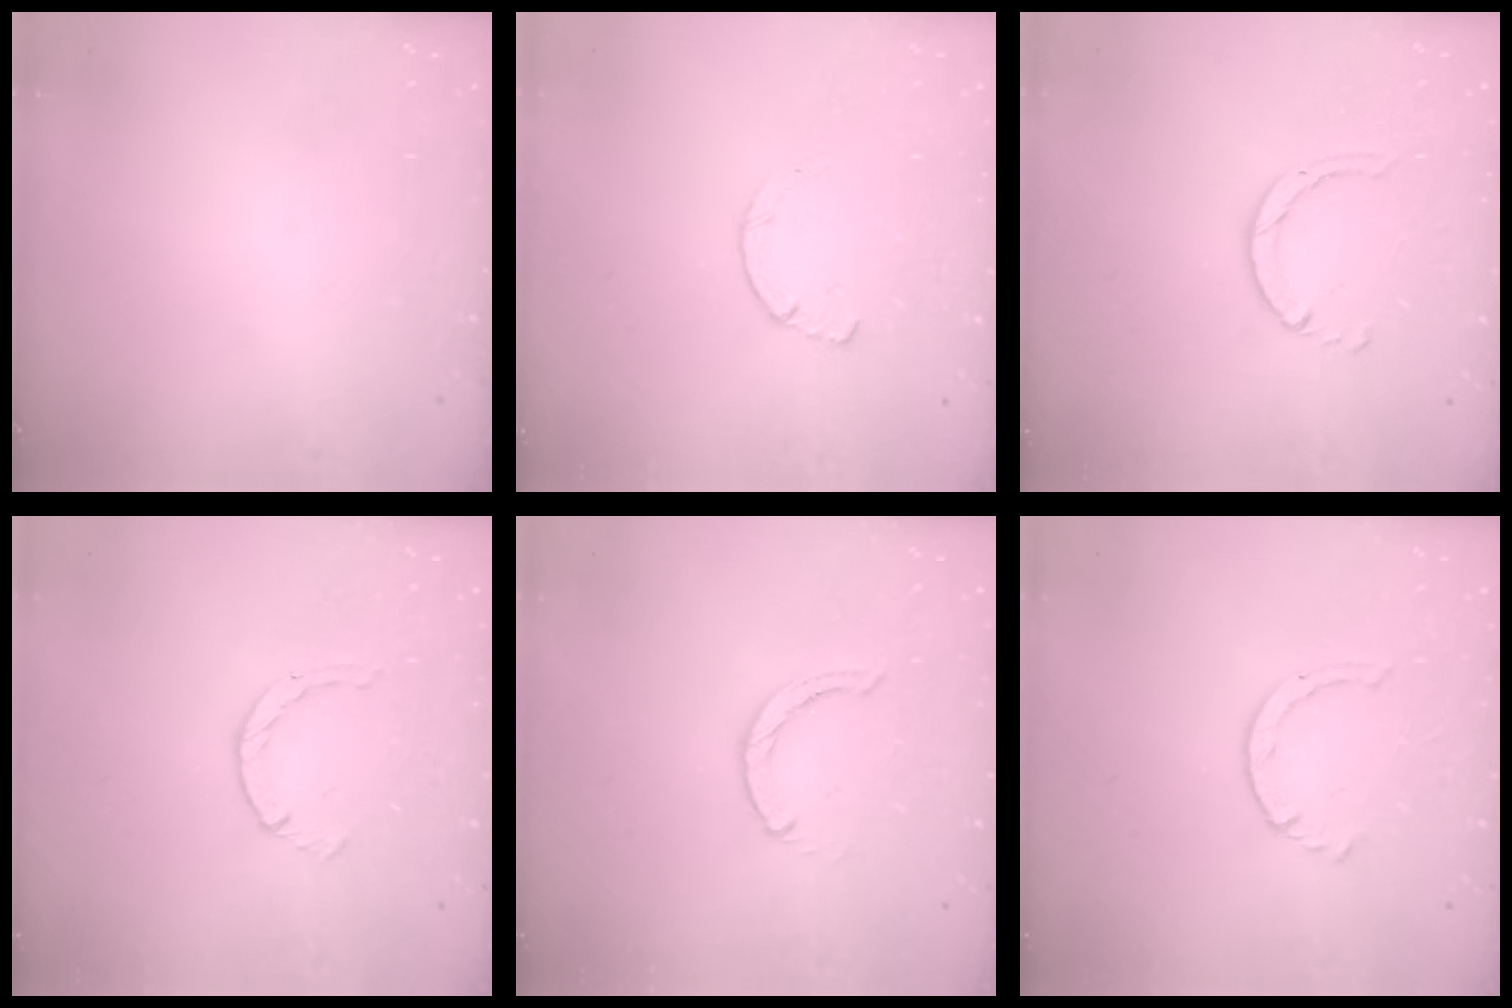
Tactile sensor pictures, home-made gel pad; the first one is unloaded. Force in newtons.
{"total": 1.8, "press": 1.7, "slide": 0.3}
{"total": 3.6, "press": 3.5, "slide": 0.4}
{"total": 2.1, "press": 2.1, "slide": 0.3}
{"total": 0.0}
{"total": 3.0, "press": 2.9, "slide": 0.3}